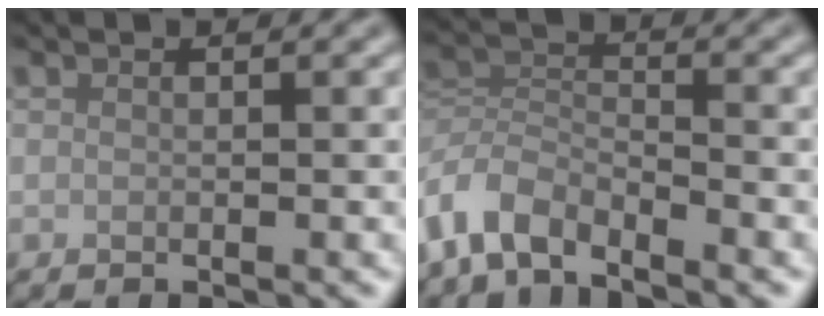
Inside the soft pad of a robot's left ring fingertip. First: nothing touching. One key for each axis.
{"total": 4.5, "fx": -3.7, "fy": 1.7, "fz": 1.7, "tx": -0.031, "ty": -0.001, "tz": -0.085}